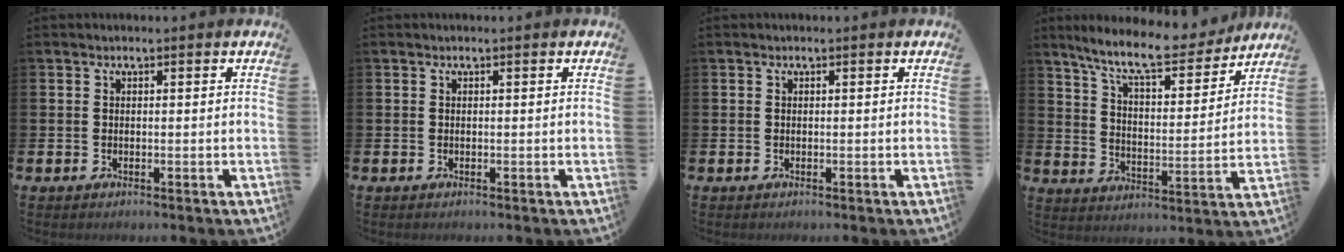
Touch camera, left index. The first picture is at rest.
{"total": 0.0}
{"total": 0.0}
{"total": 10.4, "force": [9.2, 2.0, 4.5], "torque": [-0.112, -0.053, 0.157]}